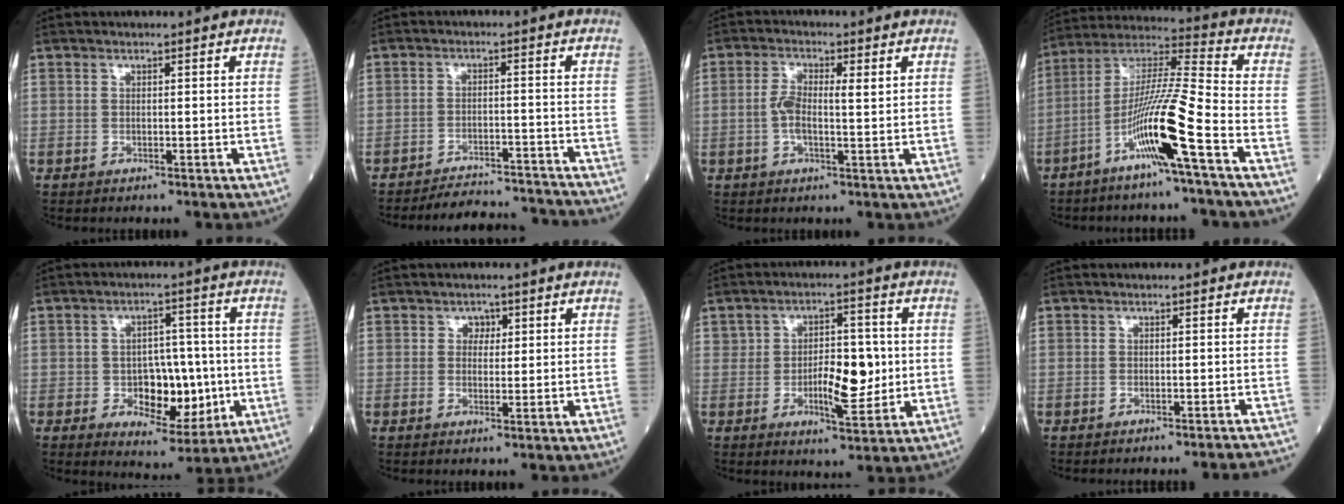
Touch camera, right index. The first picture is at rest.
{"total": 11.4, "force": [-11.3, 0.9, 1.2], "torque": [-0.010, 0.009, -0.149]}
{"total": 4.7, "force": [0.6, 1.4, 4.5], "torque": [-0.097, 0.016, 0.009]}
{"total": 13.3, "force": [-5.9, -1.1, 11.9], "torque": [-0.232, -0.003, -0.117]}
{"total": 9.3, "force": [-1.8, 5.1, 7.5], "torque": [-0.106, 0.007, -0.019]}
{"total": 1.7, "force": [0.6, 1.4, 0.8], "torque": [-0.004, 0.001, 0.006]}
{"total": 8.1, "force": [-0.5, 3.4, 7.4], "torque": [-0.119, 0.002, -0.005]}
{"total": 9.9, "force": [-9.6, -0.6, 2.2], "torque": [-0.008, -0.009, -0.105]}